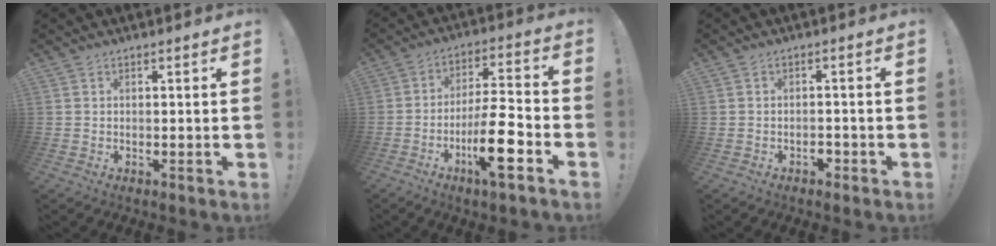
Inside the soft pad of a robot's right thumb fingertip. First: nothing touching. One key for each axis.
{"total": 16.0, "fx": -6.2, "fy": 4.5, "fz": 14.1, "tx": -0.236, "ty": 0.026, "tz": -0.101}
{"total": 1.8, "fx": -1.3, "fy": 1.0, "fz": 0.8, "tx": -0.015, "ty": -0.002, "tz": -0.023}